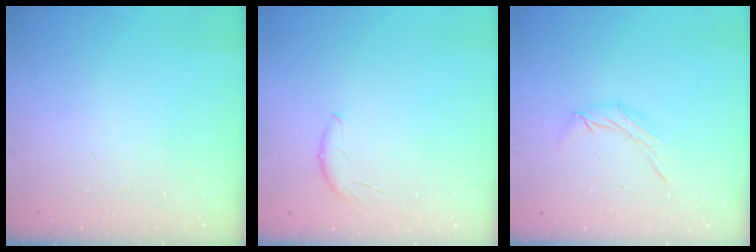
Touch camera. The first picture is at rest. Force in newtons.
{"total": 6.5, "press": 6.4, "slide": 0.8}
{"total": 6.6, "press": 6.6, "slide": 0.6}